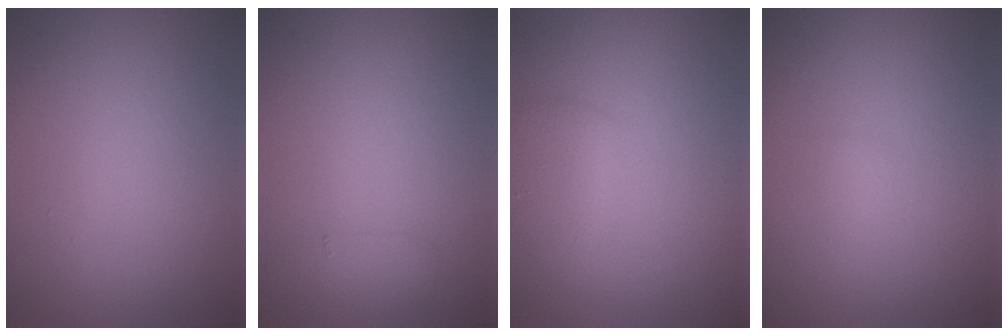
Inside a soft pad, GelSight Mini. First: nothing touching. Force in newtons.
{"total": 1.0, "press": 1.0, "slide": 0.0}
{"total": 2.1, "press": 2.1, "slide": 0.1}
{"total": 0.8, "press": 0.8, "slide": 0.0}